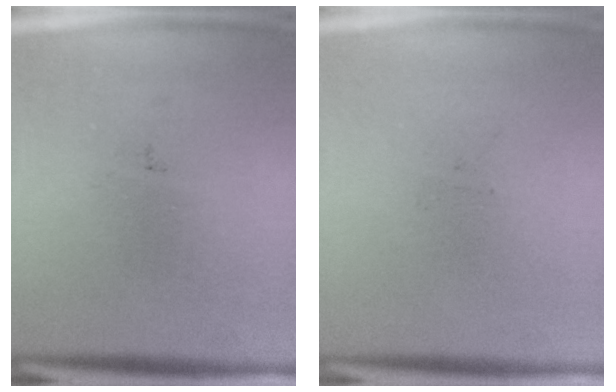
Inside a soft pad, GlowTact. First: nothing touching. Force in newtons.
{"total": 0.0}